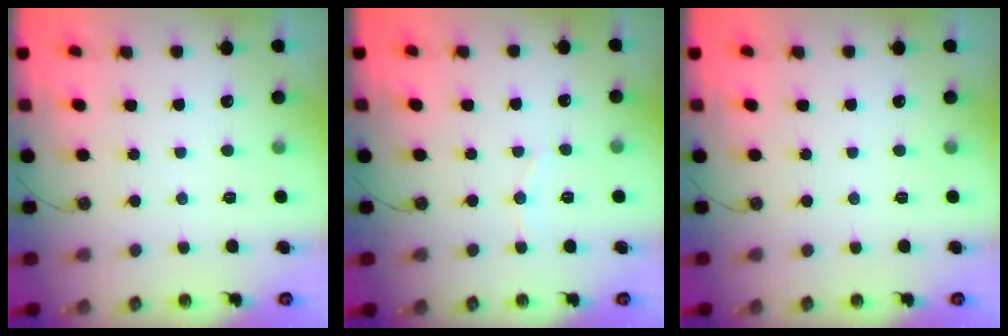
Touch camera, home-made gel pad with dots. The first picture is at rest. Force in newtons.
{"total": 3.9, "press": 3.9, "slide": 0.5}
{"total": 0.0}